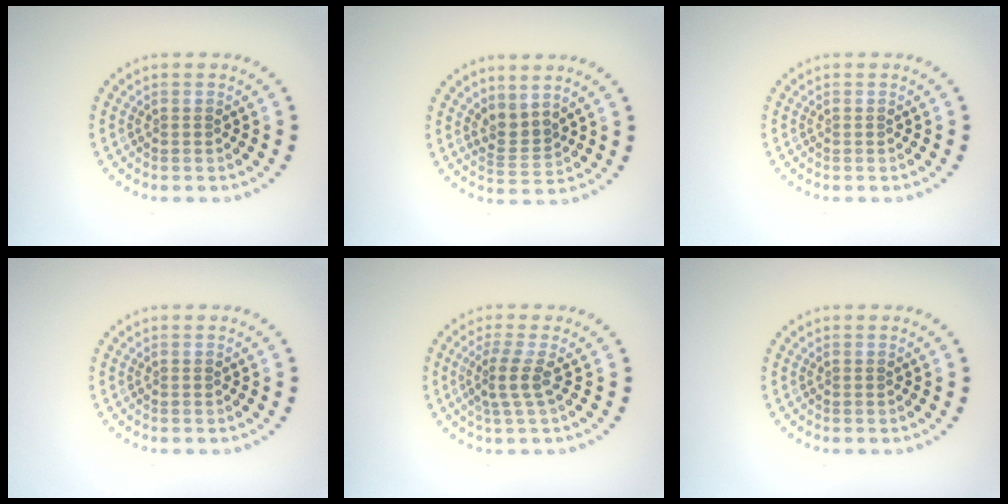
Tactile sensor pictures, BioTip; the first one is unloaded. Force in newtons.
{"total": 2.3, "press": 1.5, "slide": 1.7}
{"total": 0.0}
{"total": 0.0}
{"total": 2.3, "press": 1.6, "slide": 1.6}
{"total": 0.0}